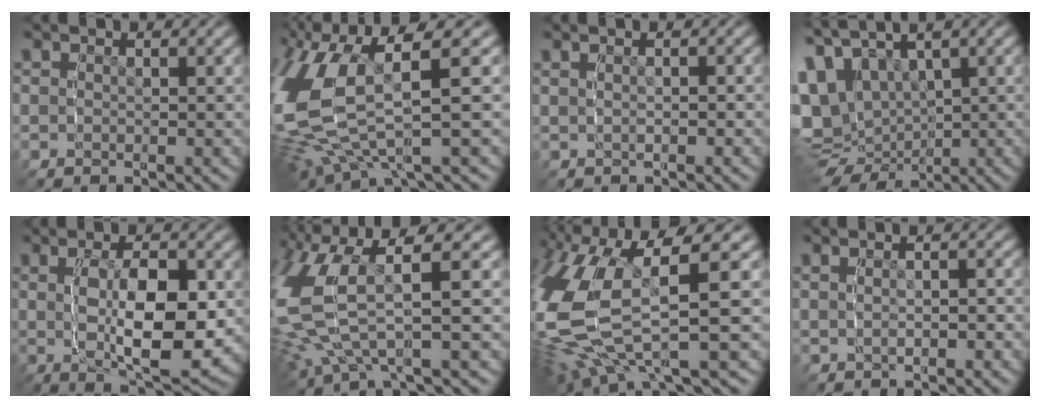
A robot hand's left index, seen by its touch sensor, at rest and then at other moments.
{"total": 8.9, "force": [-0.8, 5.8, 6.7], "torque": [-0.170, -0.024, -0.009]}
{"total": 1.4, "force": [-0.1, 1.0, 1.0], "torque": [-0.019, 0.007, -0.004]}
{"total": 10.9, "force": [-2.0, 9.2, 5.6], "torque": [-0.155, -0.059, -0.016]}
{"total": 9.1, "force": [-0.6, 4.3, 8.0], "torque": [-0.134, -0.014, -0.007]}
{"total": 7.8, "force": [-0.1, 4.9, 6.0], "torque": [-0.164, -0.021, -0.002]}
{"total": 10.8, "force": [-1.3, 6.7, 8.3], "torque": [-0.214, -0.034, -0.015]}
{"total": 1.7, "force": [-0.4, 1.2, 1.1], "torque": [-0.019, 0.008, -0.010]}